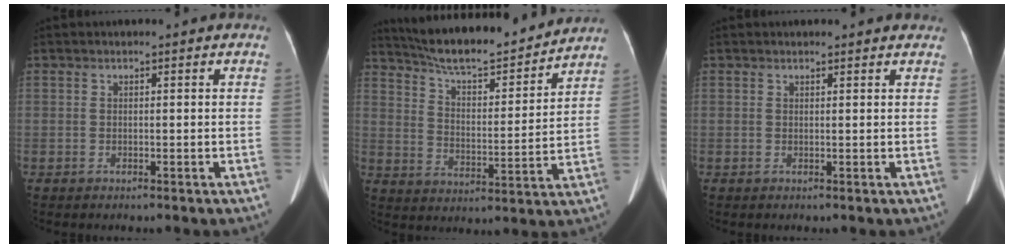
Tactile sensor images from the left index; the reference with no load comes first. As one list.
[{"total": 17.4, "force": [16.0, 1.8, 6.5], "torque": [-0.113, 0.000, 0.248]}, {"total": 2.7, "force": [2.6, 0.8, 0.5], "torque": [-0.008, 0.007, 0.018]}]